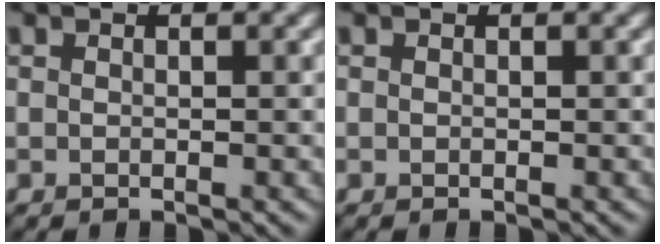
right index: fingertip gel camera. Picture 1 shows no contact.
{"total": 0.0}